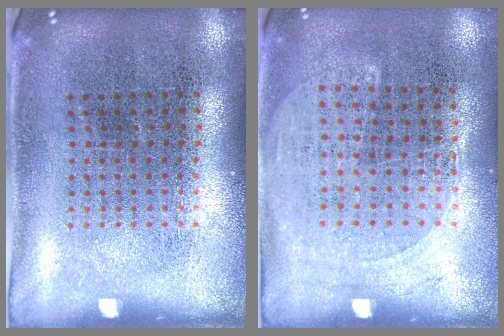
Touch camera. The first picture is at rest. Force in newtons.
{"total": 1.3, "press": 1.0, "slide": 0.7}